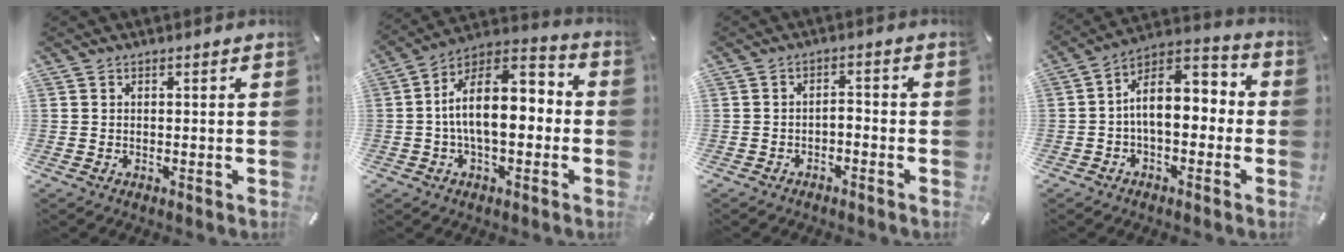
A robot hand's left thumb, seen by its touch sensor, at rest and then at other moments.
{"total": 14.6, "force": [-1.5, 8.3, 11.9], "torque": [-0.204, 0.004, -0.027]}
{"total": 2.5, "force": [-2.1, 0.9, 1.0], "torque": [-0.020, 0.014, -0.043]}
{"total": 10.2, "force": [-0.8, 6.9, 7.4], "torque": [-0.129, 0.002, -0.013]}